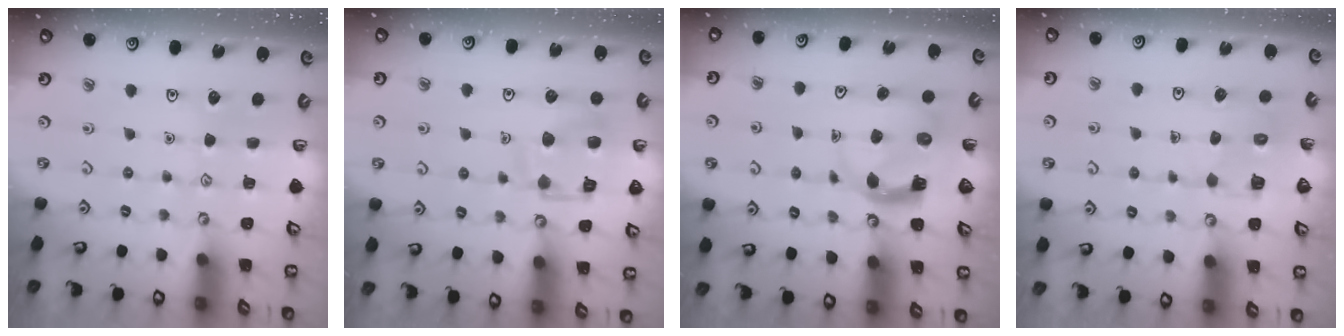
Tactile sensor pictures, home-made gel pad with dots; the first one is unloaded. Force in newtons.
{"total": 12.4, "press": 12.4, "slide": 1.4}
{"total": 3.9, "press": 3.9, "slide": 0.2}
{"total": 4.6, "press": 4.6, "slide": 0.2}